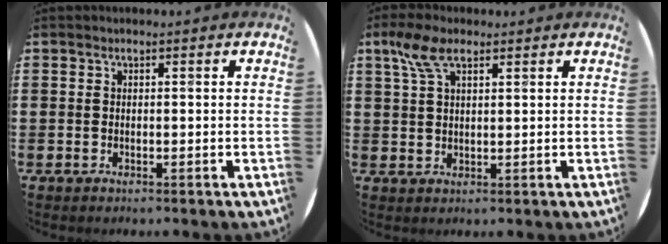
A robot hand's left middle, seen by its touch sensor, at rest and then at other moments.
{"total": 5.3, "force": [2.9, 2.3, 3.9], "torque": [-0.085, 0.008, 0.053]}